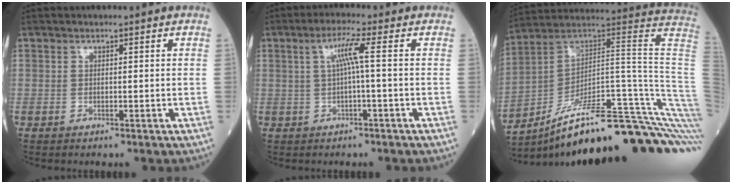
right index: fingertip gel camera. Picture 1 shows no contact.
{"total": 3.9, "force": [0.4, -0.6, 3.9], "torque": [-0.075, 0.011, 0.010]}
{"total": 31.8, "force": [-20.9, 2.2, 23.9], "torque": [-0.192, 0.025, -0.303]}